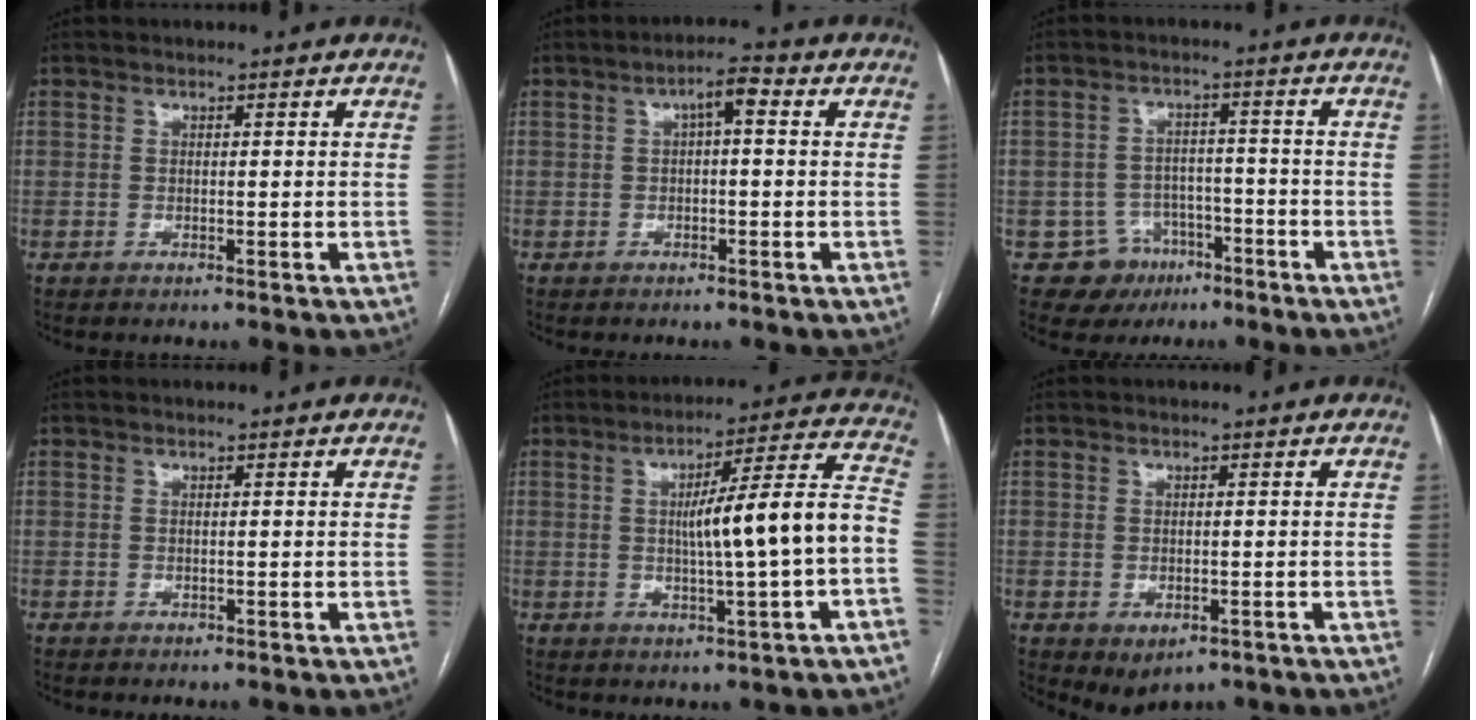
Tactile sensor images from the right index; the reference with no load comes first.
{"total": 3.5, "force": [0.7, 0.9, 3.3], "torque": [-0.055, 0.017, 0.010]}
{"total": 6.2, "force": [-3.3, 5.2, 0.2], "torque": [0.006, 0.012, -0.045]}
{"total": 0.0}
{"total": 13.1, "force": [-1.4, -0.3, 13.1], "torque": [-0.190, 0.019, -0.020]}
{"total": 3.1, "force": [-1.4, 2.0, 2.0], "torque": [-0.027, -0.005, -0.004]}